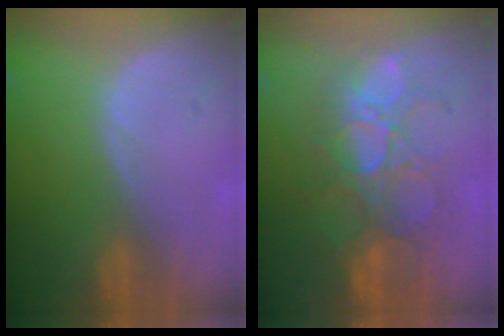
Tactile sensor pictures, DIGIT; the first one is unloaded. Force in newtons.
{"total": 10.9, "press": 9.5, "slide": 5.4}